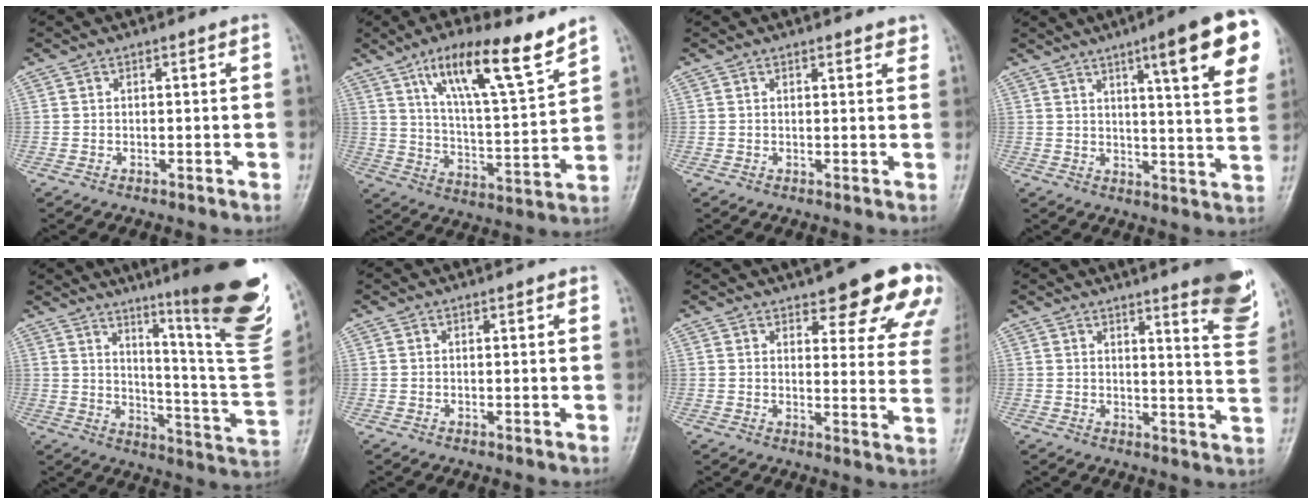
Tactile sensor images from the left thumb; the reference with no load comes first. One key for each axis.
{"total": 15.8, "fx": 10.5, "fy": 3.2, "fz": 11.4, "tx": -0.175, "ty": -0.057, "tz": 0.187}
{"total": 2.0, "fx": 1.7, "fy": 0.7, "fz": 0.7, "tx": 0.005, "ty": -0.005, "tz": 0.017}
{"total": 16.8, "fx": 8.2, "fy": 2.6, "fz": 14.5, "tx": -0.165, "ty": -0.028, "tz": 0.106}
{"total": 25.5, "fx": 15.4, "fy": 2.5, "fz": 20.2, "tx": -0.256, "ty": -0.093, "tz": 0.220}
{"total": 0.6, "fx": 0.3, "fy": 0.3, "fz": 0.5, "tx": -0.005, "ty": 0.000, "tz": 0.002}
{"total": 16.0, "fx": 10.7, "fy": 5.3, "fz": 10.6, "tx": -0.082, "ty": -0.051, "tz": 0.118}
{"total": 11.5, "fx": 7.4, "fy": 1.9, "fz": 8.5, "tx": -0.084, "ty": -0.050, "tz": 0.085}